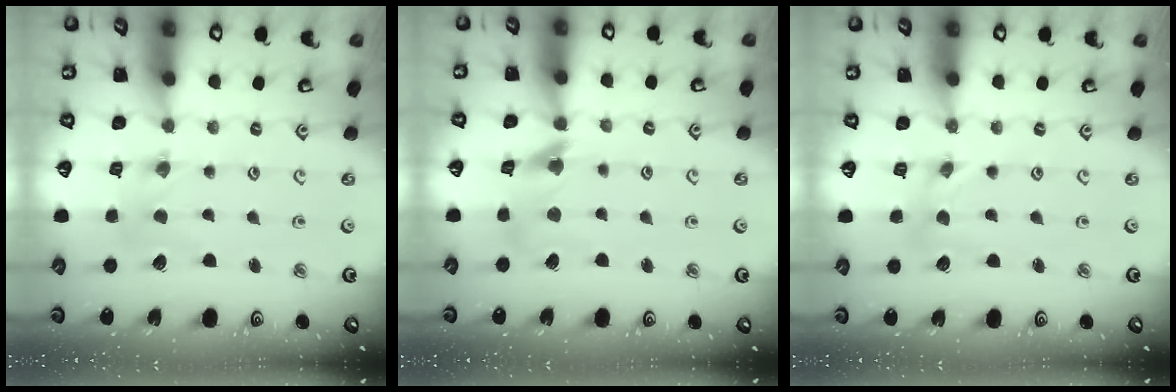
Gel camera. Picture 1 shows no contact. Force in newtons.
{"total": 9.0, "press": 8.9, "slide": 0.9}
{"total": 0.0}